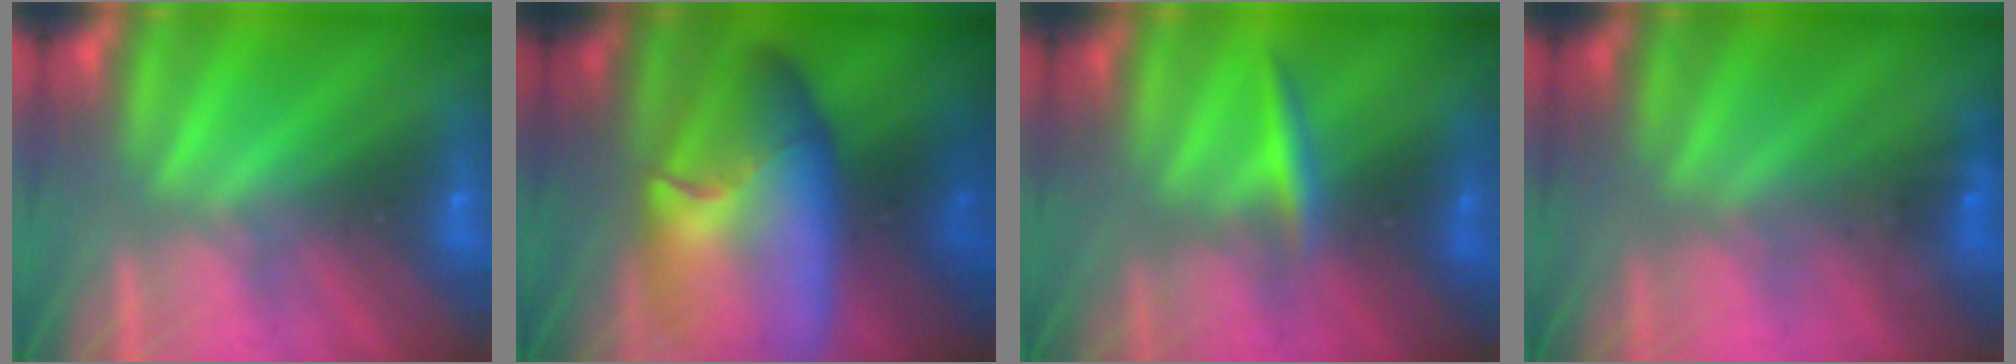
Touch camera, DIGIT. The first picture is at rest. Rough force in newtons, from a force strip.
{"total": 8.7}
{"total": 2.4}
{"total": 1.6}